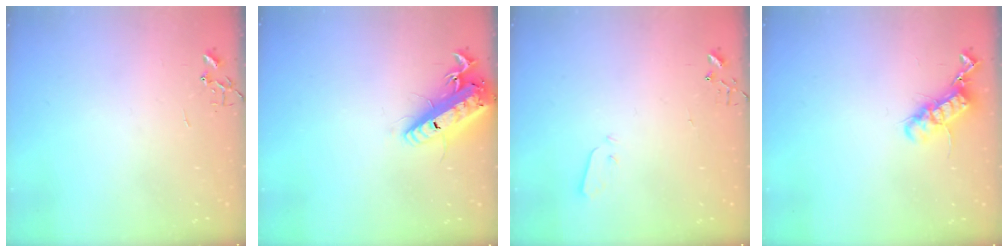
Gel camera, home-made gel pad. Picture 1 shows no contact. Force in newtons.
{"total": 17.3, "press": 17.0, "slide": 3.4}
{"total": 3.0, "press": 3.0, "slide": 0.3}
{"total": 12.8, "press": 12.8, "slide": 0.8}